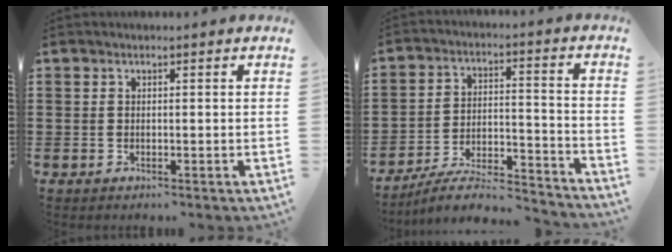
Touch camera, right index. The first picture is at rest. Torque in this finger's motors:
{"motor_torque": [0.58, 1.05, -1.01, -0.21]}